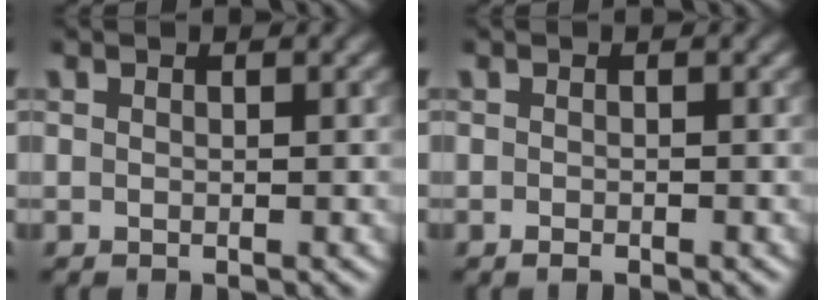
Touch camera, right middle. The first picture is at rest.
{"total": 0.6, "force": [-0.4, 0.2, 0.4], "torque": [-0.006, -0.002, -0.006]}